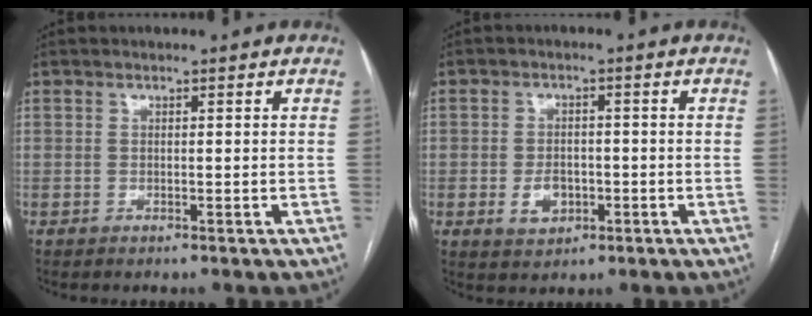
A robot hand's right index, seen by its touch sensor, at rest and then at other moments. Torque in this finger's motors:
{"motor_torque": [0.20, 0.12, -0.07, -0.04]}